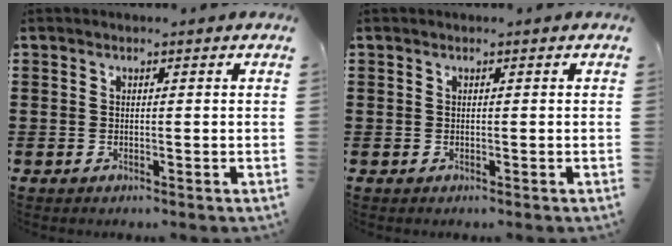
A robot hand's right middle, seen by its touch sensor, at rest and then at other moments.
{"total": 0.0}